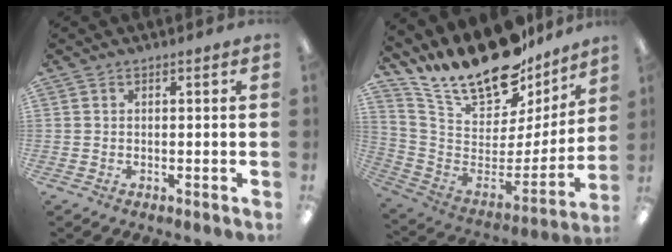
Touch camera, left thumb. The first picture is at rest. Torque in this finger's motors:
{"motor_torque": [0.61, 0.45, 1.43, -1.34, 0.26]}